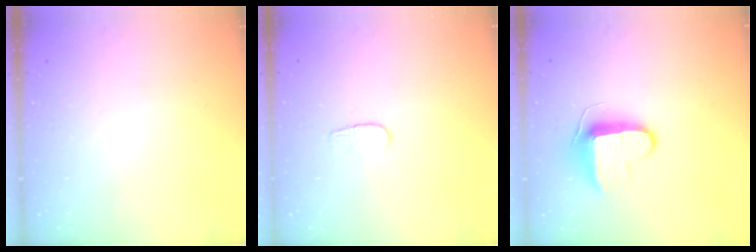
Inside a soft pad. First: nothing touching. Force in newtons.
{"total": 3.7, "press": 3.7, "slide": 0.3}
{"total": 9.8, "press": 9.7, "slide": 0.9}